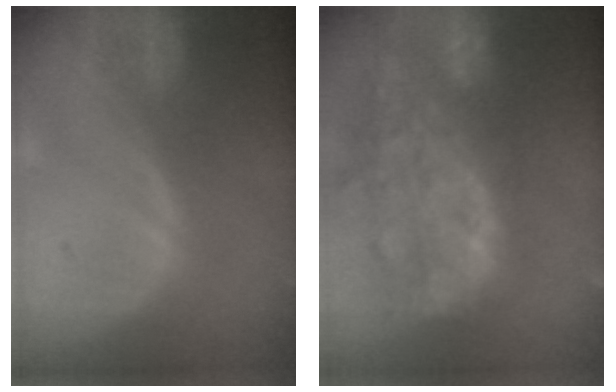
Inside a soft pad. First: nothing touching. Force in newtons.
{"total": 14.6, "press": 11.8, "slide": 8.5}